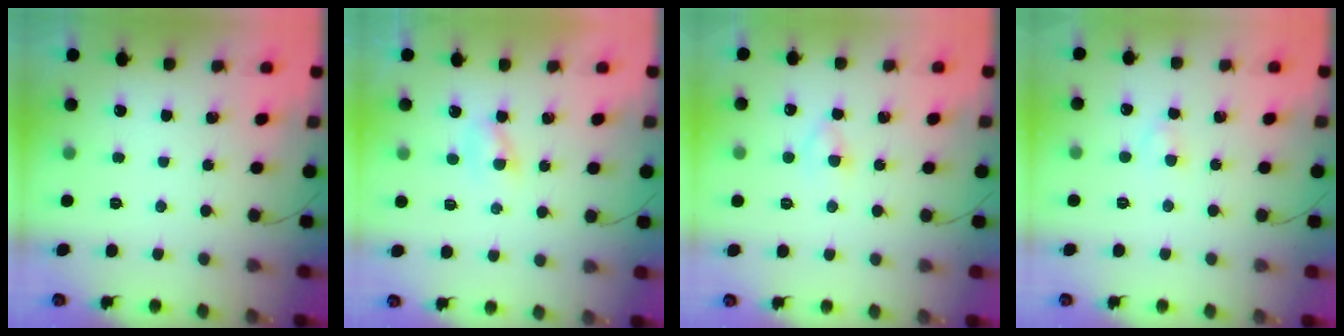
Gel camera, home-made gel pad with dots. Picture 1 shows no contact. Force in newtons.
{"total": 1.6, "press": 1.4, "slide": 0.8}
{"total": 3.3, "press": 3.0, "slide": 1.3}
{"total": 2.1, "press": 1.8, "slide": 1.0}